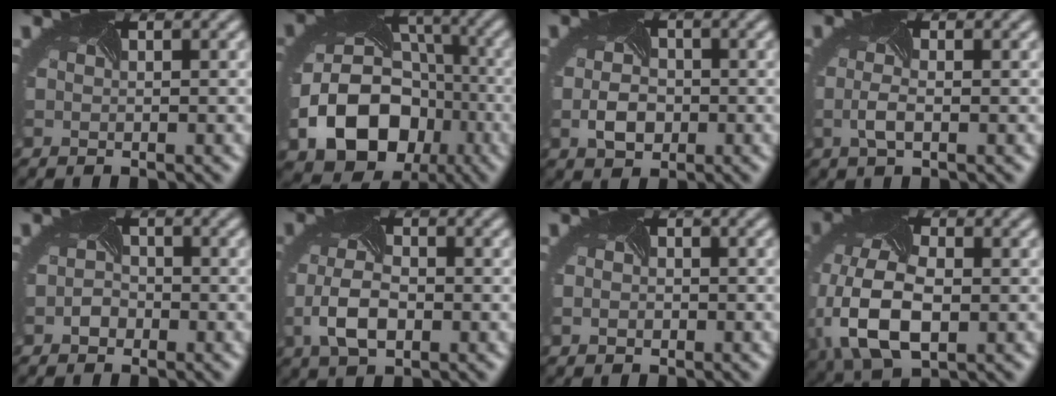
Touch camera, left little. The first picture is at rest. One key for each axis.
{"total": 12.7, "fx": -4.6, "fy": 9.8, "fz": 6.7, "tx": -0.118, "ty": -0.040, "tz": -0.071}
{"total": 3.1, "fx": -0.7, "fy": 2.2, "fz": 2.0, "tx": -0.039, "ty": -0.005, "tz": -0.015}
{"total": 1.7, "fx": -0.6, "fy": 0.6, "fz": 1.5, "tx": -0.040, "ty": -0.007, "tz": -0.013}
{"total": 1.4, "fx": -0.9, "fy": 1.0, "fz": 0.3, "tx": -0.007, "ty": -0.005, "tz": -0.018}
{"total": 4.2, "fx": -1.2, "fy": 2.4, "fz": 3.3, "tx": -0.079, "ty": -0.011, "tz": -0.024}
{"total": 1.3, "fx": -0.3, "fy": 1.2, "fz": 0.6, "tx": -0.004, "ty": -0.005, "tz": -0.005}
{"total": 9.5, "fx": -2.4, "fy": 5.7, "fz": 7.2, "tx": -0.181, "ty": -0.024, "tz": -0.045}